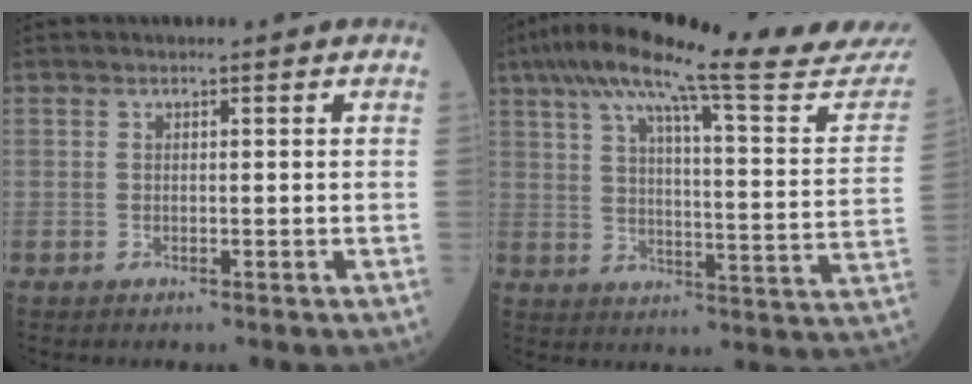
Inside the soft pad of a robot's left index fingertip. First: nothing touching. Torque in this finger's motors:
{"motor_torque": [1.06, -1.08, 0.74, 0.21]}